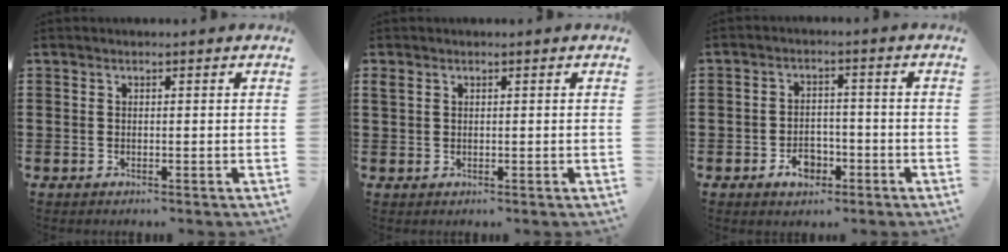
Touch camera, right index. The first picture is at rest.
{"total": 1.1, "force": [0.7, 0.7, 0.5], "torque": [-0.012, 0.002, 0.013]}
{"total": 4.2, "force": [-2.2, 2.7, 2.3], "torque": [-0.034, 0.000, -0.041]}